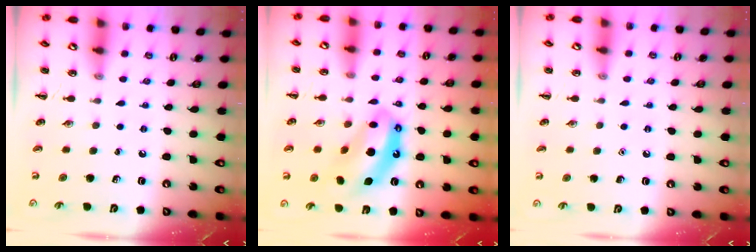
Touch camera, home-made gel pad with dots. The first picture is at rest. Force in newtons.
{"total": 11.3, "press": 10.9, "slide": 3.0}
{"total": 1.5, "press": 1.5, "slide": 0.1}